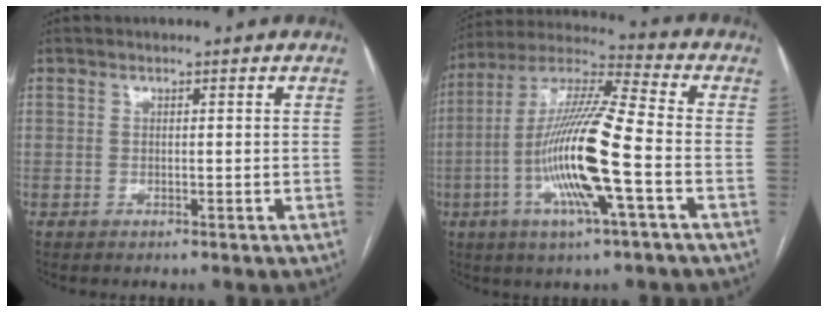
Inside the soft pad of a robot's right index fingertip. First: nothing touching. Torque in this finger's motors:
{"motor_torque": [2.14, 0.00, 0.83, 0.21]}